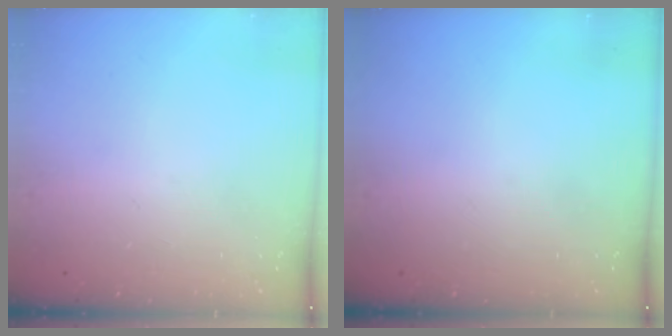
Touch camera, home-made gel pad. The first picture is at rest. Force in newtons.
{"total": 0.0}